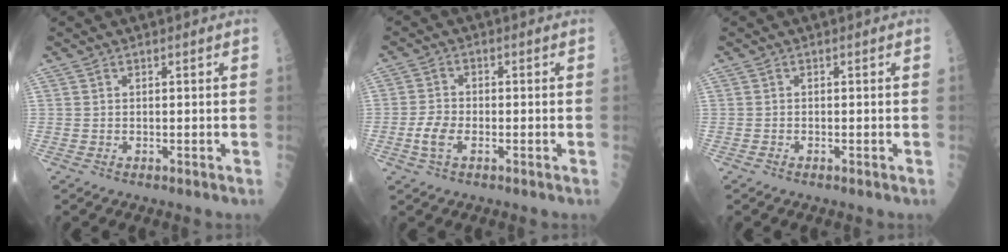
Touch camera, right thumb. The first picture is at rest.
{"total": 4.2, "force": [-1.6, 2.2, 3.2], "torque": [-0.067, 0.010, -0.032]}
{"total": 0.0}